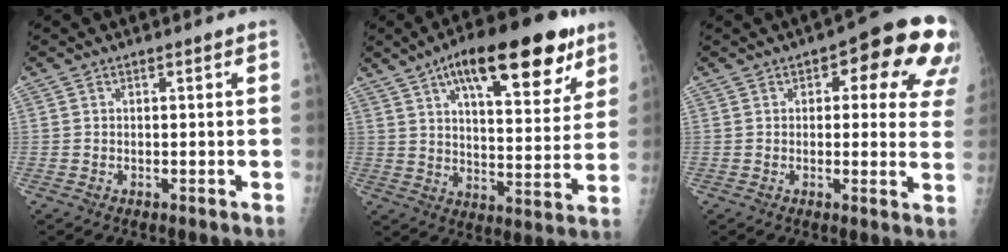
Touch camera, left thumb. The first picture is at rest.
{"total": 22.4, "force": [12.4, 8.2, 16.8], "torque": [-0.216, -0.029, 0.188]}
{"total": 15.3, "force": [6.7, 6.7, 12.1], "torque": [-0.091, -0.010, 0.067]}